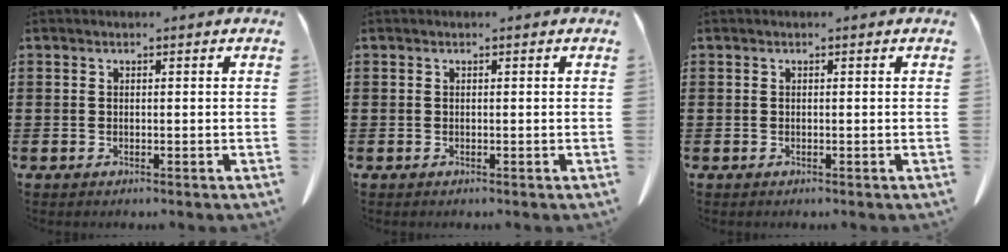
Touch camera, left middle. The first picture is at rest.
{"total": 0.0}
{"total": 0.0}